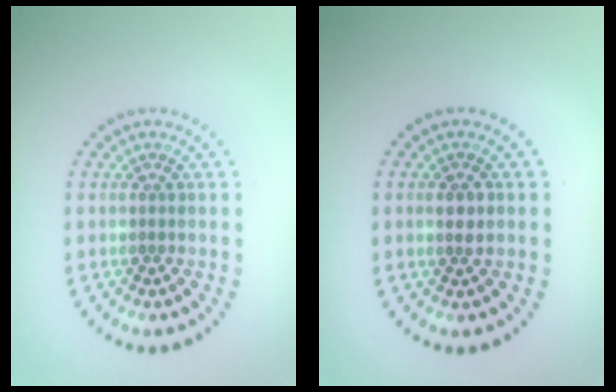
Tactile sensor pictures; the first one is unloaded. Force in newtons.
{"total": 1.4, "press": 1.4, "slide": 0.3}